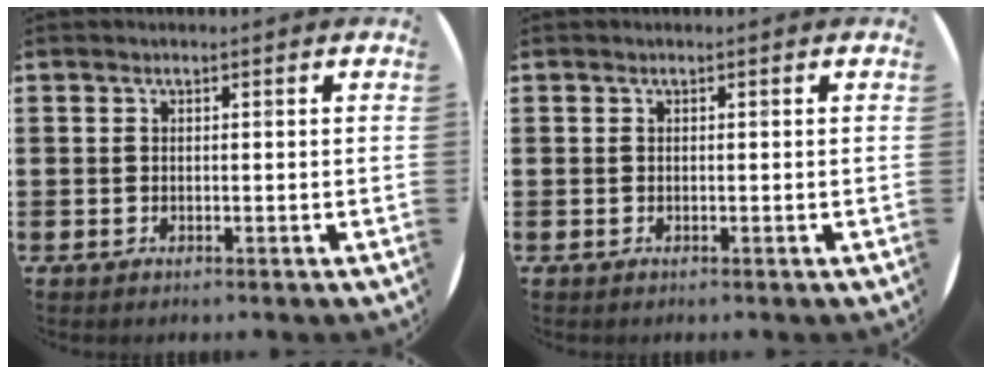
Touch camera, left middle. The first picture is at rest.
{"total": 0.0}